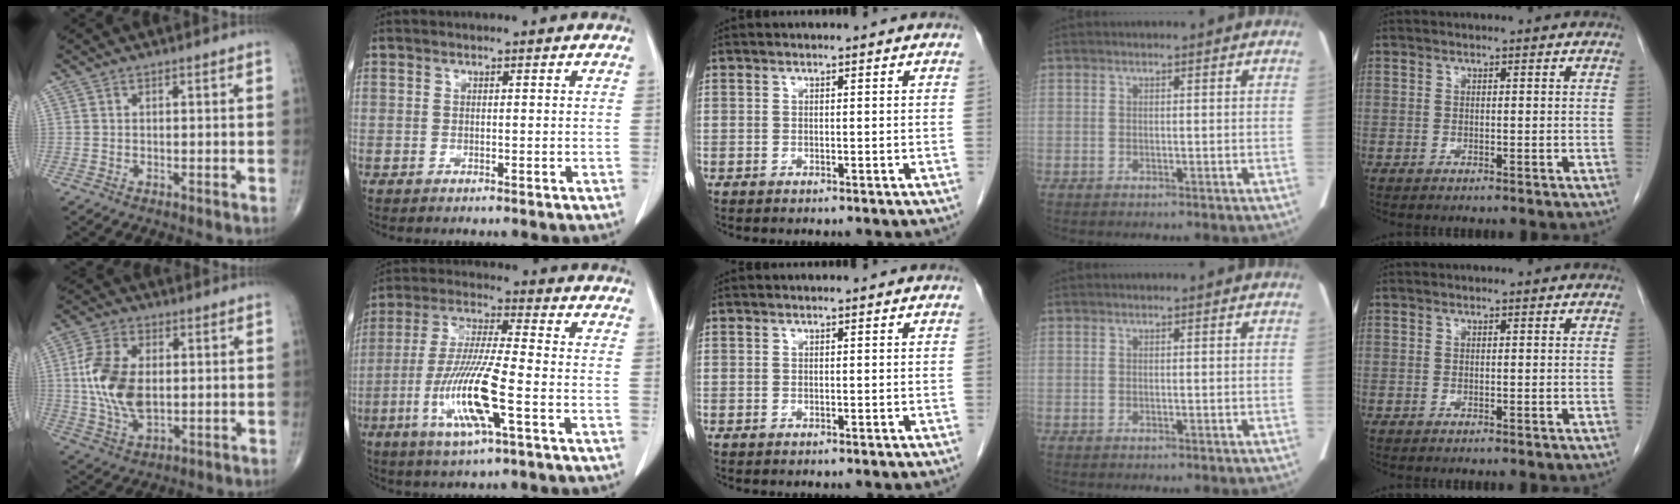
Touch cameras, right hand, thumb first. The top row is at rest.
{"thumb": {"total": 12.8, "force": [1.0, 7.5, 10.4], "torque": [-0.207, -0.002, 0.023]}, "index": {"total": 12.9, "force": [-4.2, 0.8, 12.1], "torque": [-0.248, -0.015, -0.082]}}